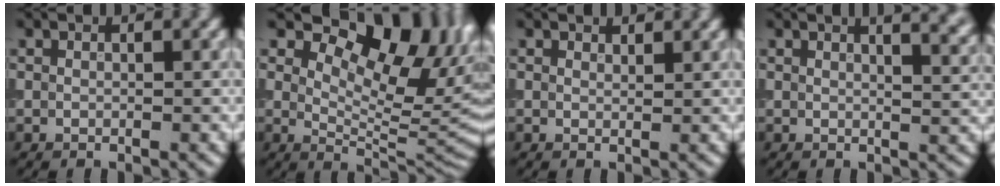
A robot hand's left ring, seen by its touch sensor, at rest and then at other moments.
{"total": 12.9, "force": [6.8, 6.2, 9.0], "torque": [-0.120, 0.012, 0.103]}
{"total": 1.3, "force": [1.2, 0.4, 0.3], "torque": [-0.008, -0.001, 0.014]}
{"total": 7.1, "force": [4.2, 3.3, 4.7], "torque": [-0.006, 0.045, 0.019]}